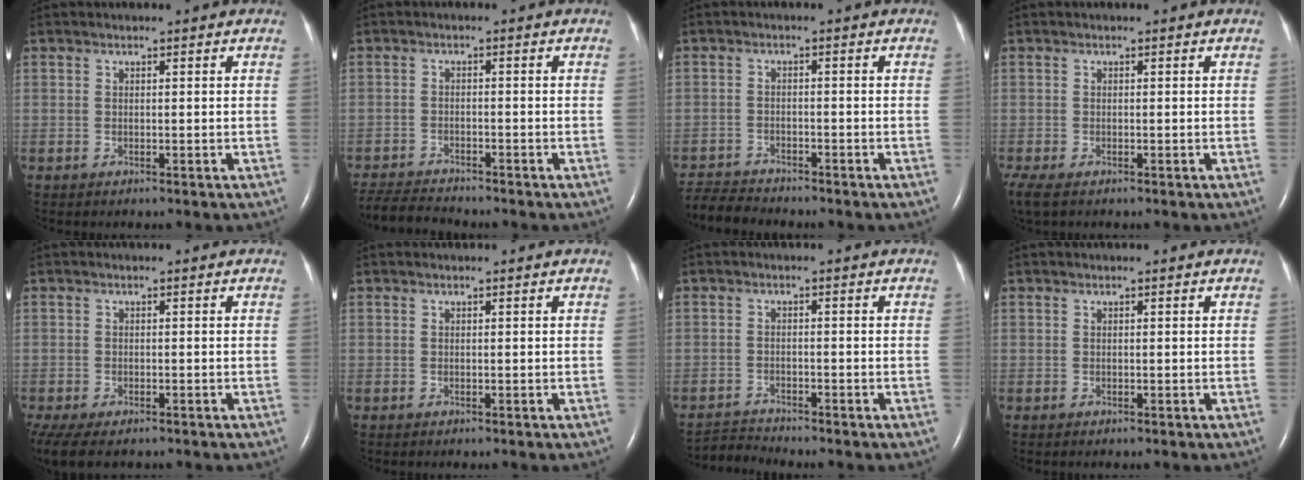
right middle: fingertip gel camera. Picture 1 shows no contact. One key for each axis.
{"total": 5.9, "fx": -5.8, "fy": 0.1, "fz": 1.1, "tx": -0.019, "ty": -0.021, "tz": -0.100}
{"total": 5.3, "fx": -5.3, "fy": 0.2, "fz": 0.4, "tx": -0.007, "ty": -0.016, "tz": -0.093}
{"total": 4.0, "fx": -2.7, "fy": 1.6, "fz": 2.5, "tx": -0.060, "ty": -0.015, "tz": -0.046}
{"total": 9.8, "fx": -6.7, "fy": 4.6, "fz": 5.4, "tx": -0.137, "ty": -0.015, "tz": -0.097}
{"total": 0.0}
{"total": 3.0, "fx": -2.7, "fy": -0.8, "fz": -0.8, "tx": 0.010, "ty": -0.021, "tz": -0.050}
{"total": 0.0}